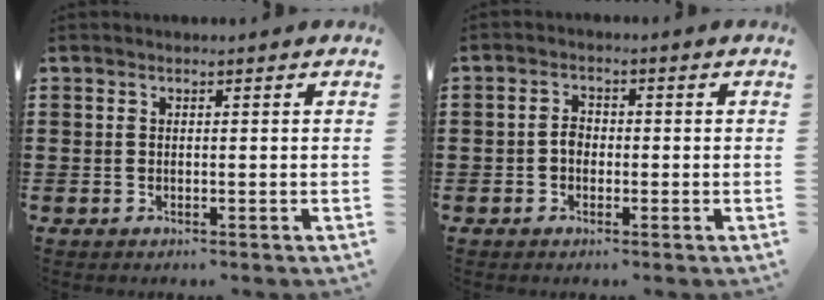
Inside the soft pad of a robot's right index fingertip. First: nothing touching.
{"total": 2.0, "force": [-0.6, 1.4, 1.2], "torque": [-0.025, 0.005, -0.012]}